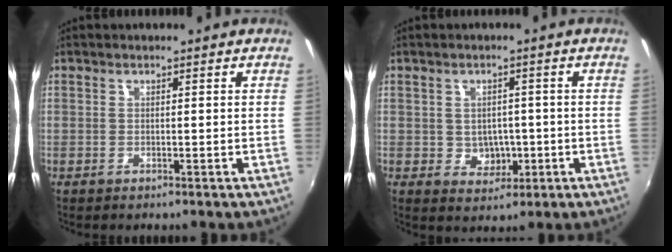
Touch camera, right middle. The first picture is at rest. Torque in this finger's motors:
{"motor_torque": [0.10, 0.05, -0.03, 0.00]}